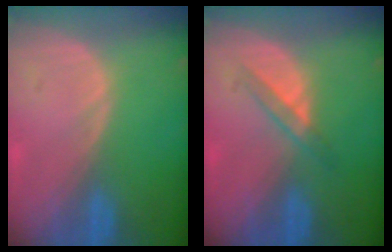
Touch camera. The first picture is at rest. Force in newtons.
{"total": 2.9, "press": 2.8, "slide": 1.0}